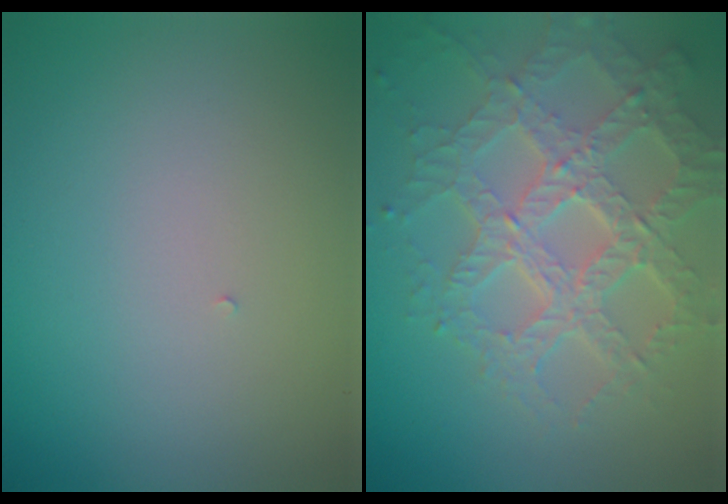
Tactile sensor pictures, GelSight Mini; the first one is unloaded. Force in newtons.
{"total": 7.0, "press": 5.0, "slide": 4.9}